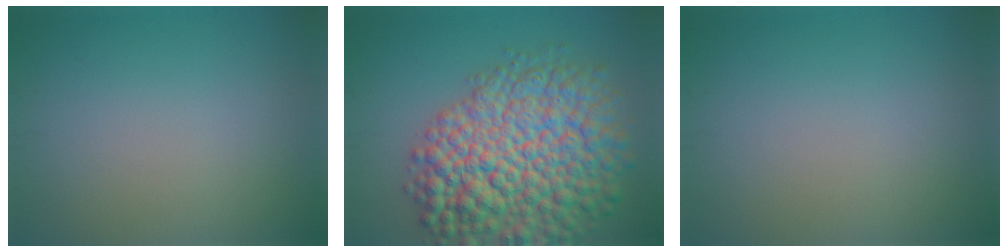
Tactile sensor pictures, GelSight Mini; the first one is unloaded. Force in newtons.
{"total": 12.4, "press": 12.4, "slide": 0.5}
{"total": 0.0}